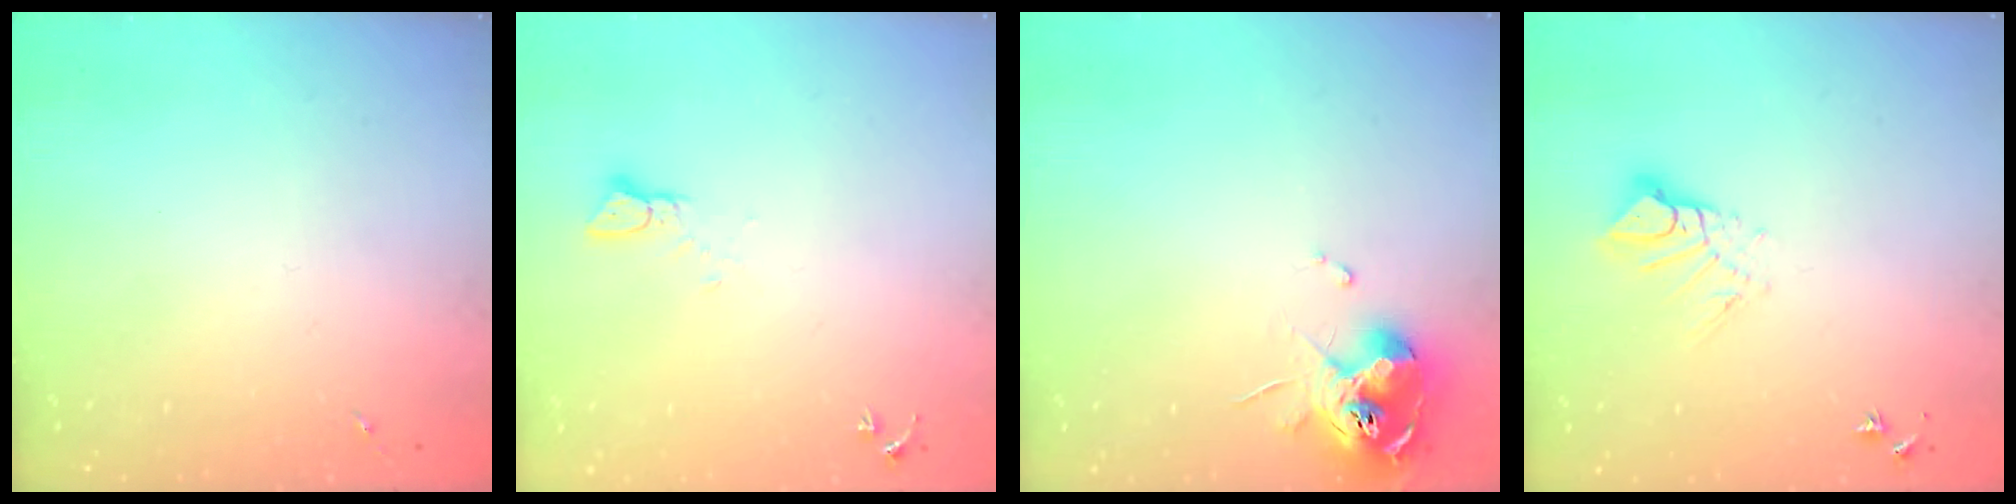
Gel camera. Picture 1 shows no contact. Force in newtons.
{"total": 2.4, "press": 2.4, "slide": 0.2}
{"total": 10.7, "press": 10.6, "slide": 0.9}
{"total": 7.7, "press": 7.7, "slide": 0.7}